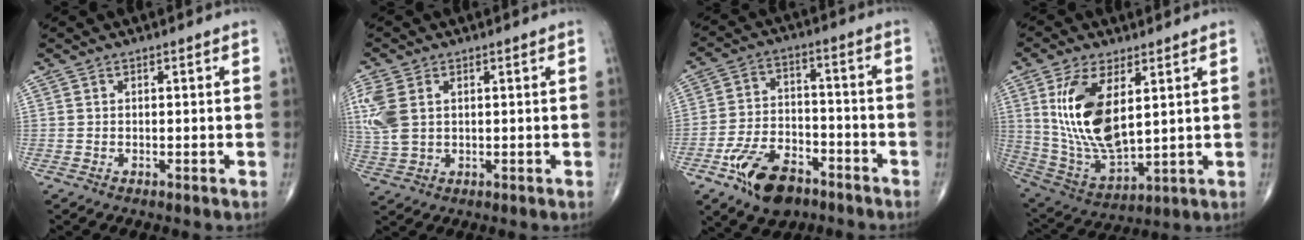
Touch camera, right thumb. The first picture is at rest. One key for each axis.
{"total": 8.1, "fx": 1.9, "fy": 5.2, "fz": 5.9, "tx": -0.161, "ty": 0.006, "tz": 0.047}
{"total": 12.6, "fx": -7.5, "fy": 7.0, "fz": 7.4, "tx": -0.113, "ty": 0.044, "tz": -0.130}
{"total": 16.5, "fx": 4.4, "fy": 7.6, "fz": 13.9, "tx": -0.268, "ty": -0.026, "tz": 0.101}